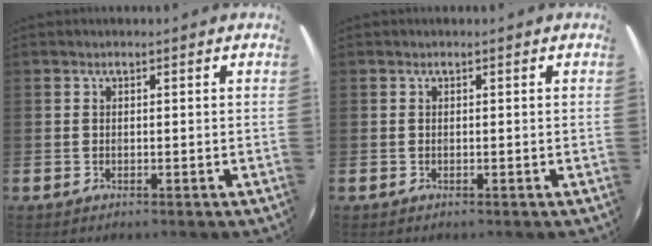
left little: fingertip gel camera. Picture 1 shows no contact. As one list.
[{"total": 0.0}]